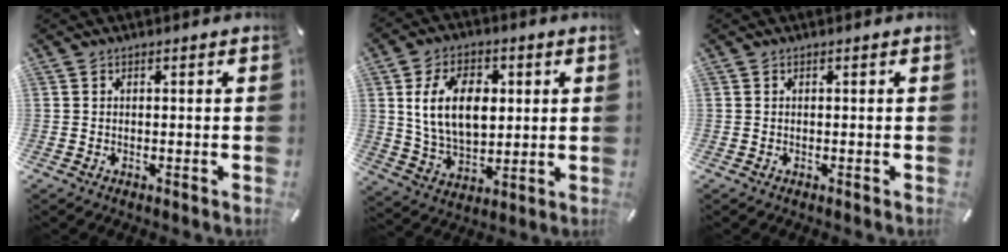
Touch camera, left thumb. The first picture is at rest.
{"total": 13.7, "force": [2.8, 9.1, 9.8], "torque": [-0.197, 0.006, 0.047]}
{"total": 0.0}